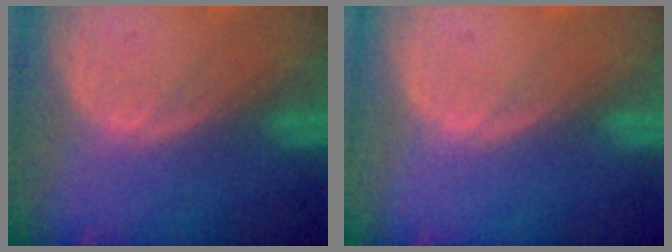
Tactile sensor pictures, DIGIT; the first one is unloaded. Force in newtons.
{"total": 0.0}